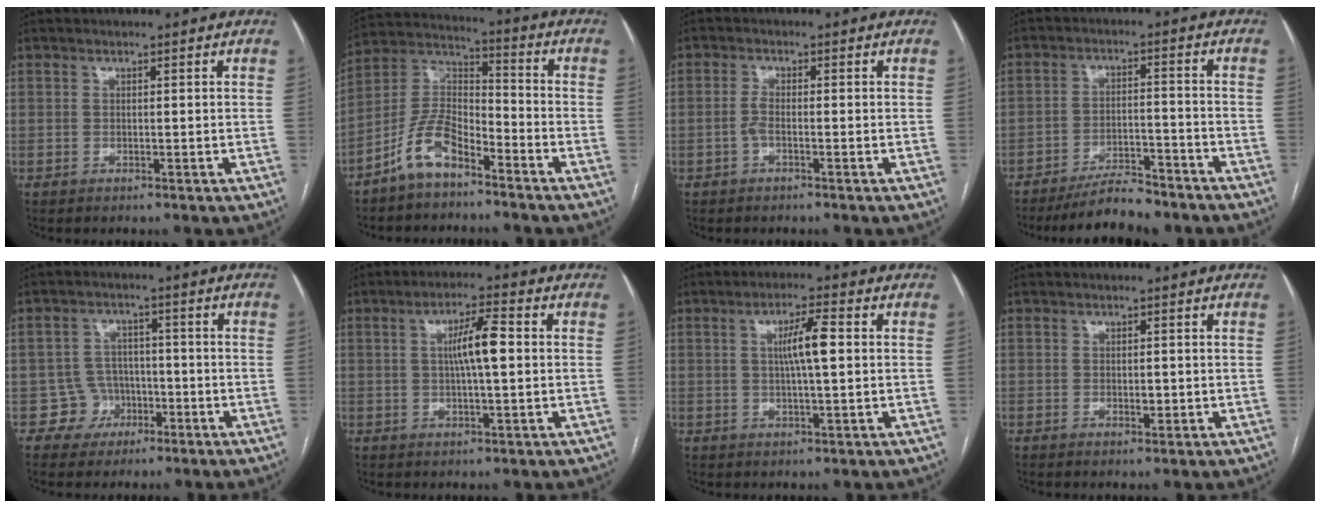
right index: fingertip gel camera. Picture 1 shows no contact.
{"total": 9.5, "force": [-6.5, 3.6, 5.9], "torque": [-0.134, 0.019, -0.130]}
{"total": 1.8, "force": [-0.7, 0.4, 1.6], "torque": [-0.033, 0.002, -0.016]}
{"total": 8.9, "force": [-7.9, 1.6, 3.7], "torque": [-0.058, -0.005, -0.131]}
{"total": 5.1, "force": [-2.0, 4.6, -0.2], "torque": [0.015, 0.019, -0.031]}
{"total": 6.4, "force": [0.6, 0.8, 6.3], "torque": [-0.114, 0.011, 0.009]}
{"total": 5.8, "force": [0.8, 0.5, 5.7], "torque": [-0.101, 0.007, 0.014]}
{"total": 1.4, "force": [-0.1, 0.7, 1.3], "torque": [-0.020, -0.002, 0.000]}